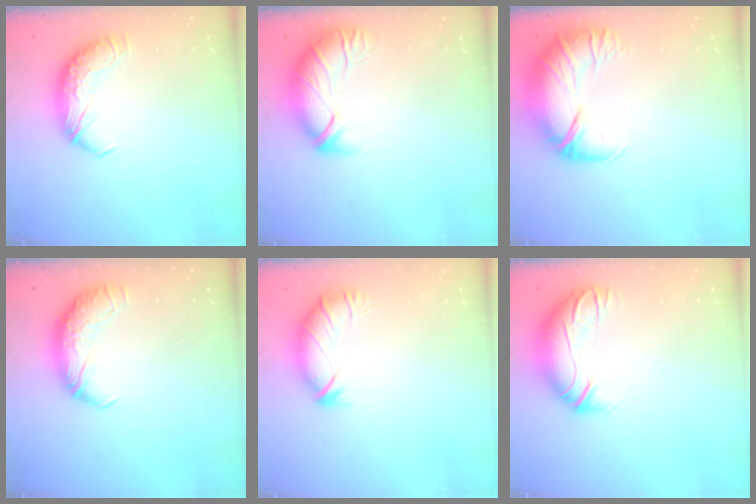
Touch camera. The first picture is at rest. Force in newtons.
{"total": 2.9, "press": 1.4, "slide": 2.5}
{"total": 2.9, "press": 0.7, "slide": 2.9}
{"total": 1.5, "press": 0.2, "slide": 1.5}
{"total": 3.1, "press": 2.4, "slide": 2.0}
{"total": 2.9, "press": 0.3, "slide": 2.9}